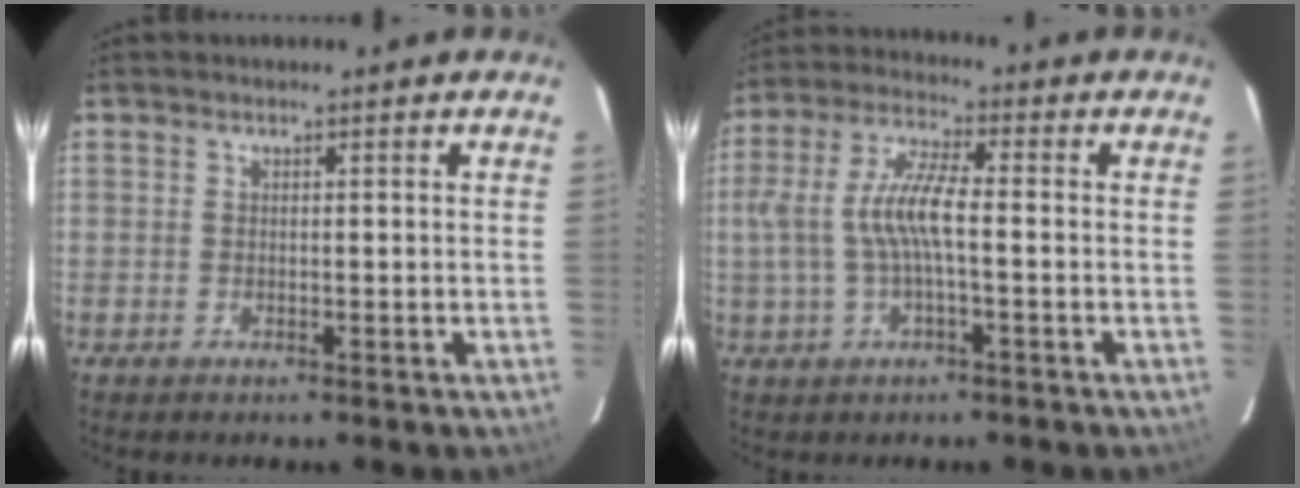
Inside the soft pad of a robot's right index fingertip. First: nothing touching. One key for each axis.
{"total": 9.2, "fx": -0.9, "fy": 2.4, "fz": 8.8, "tx": -0.184, "ty": 0.007, "tz": -0.013}